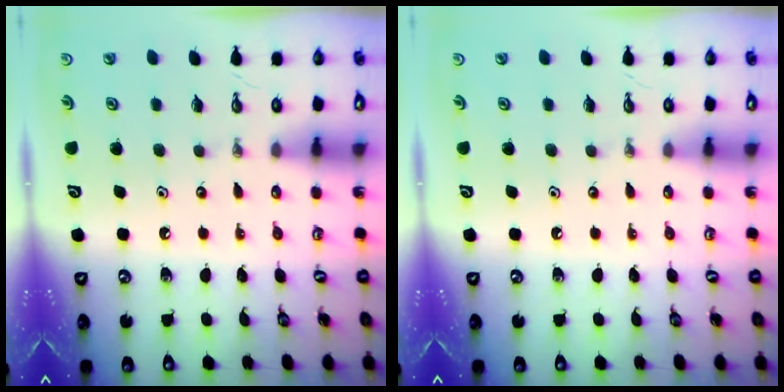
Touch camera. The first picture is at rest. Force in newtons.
{"total": 0.0}